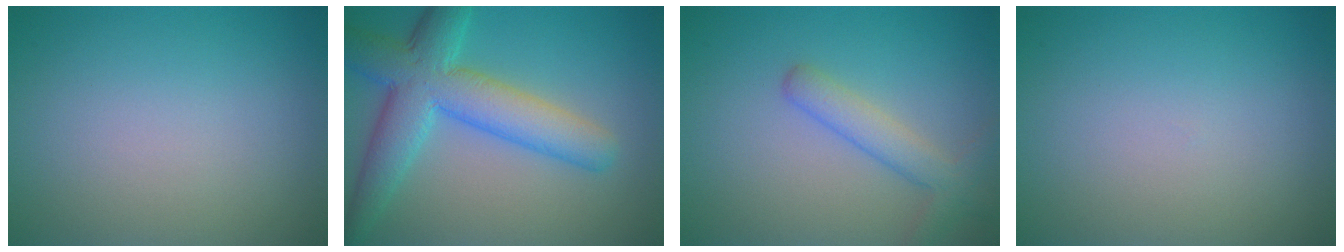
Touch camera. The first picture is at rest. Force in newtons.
{"total": 7.5, "press": 7.5, "slide": 0.1}
{"total": 3.1, "press": 3.1, "slide": 0.1}
{"total": 0.0}